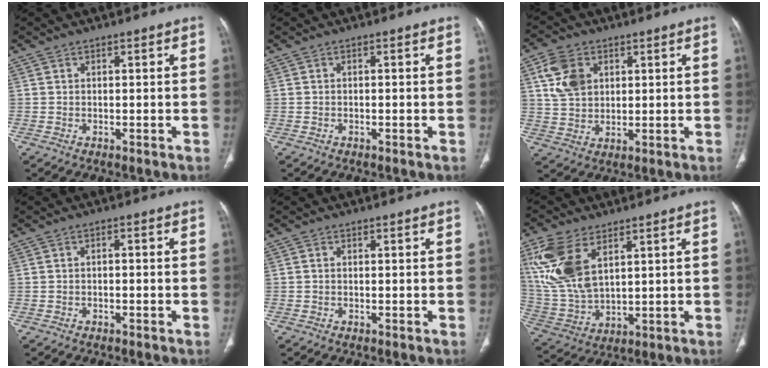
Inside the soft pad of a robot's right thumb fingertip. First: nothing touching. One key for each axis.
{"total": 0.0}
{"total": 8.6, "fx": 3.0, "fy": 6.3, "fz": 5.0, "tx": -0.082, "ty": -0.006, "tz": 0.062}
{"total": 0.9, "fx": -0.4, "fy": 0.4, "fz": 0.6, "tx": -0.012, "ty": 0.009, "tz": -0.009}
{"total": 0.0}
{"total": 14.8, "fx": 6.3, "fy": 7.9, "fz": 10.9, "tx": -0.240, "ty": -0.015, "tz": 0.139}